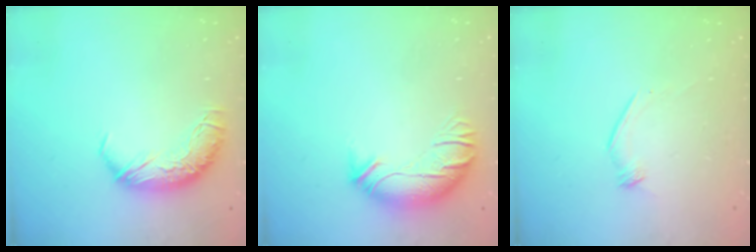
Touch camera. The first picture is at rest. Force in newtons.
{"total": 2.5, "press": 0.8, "slide": 2.4}
{"total": 5.6, "press": 5.5, "slide": 1.3}